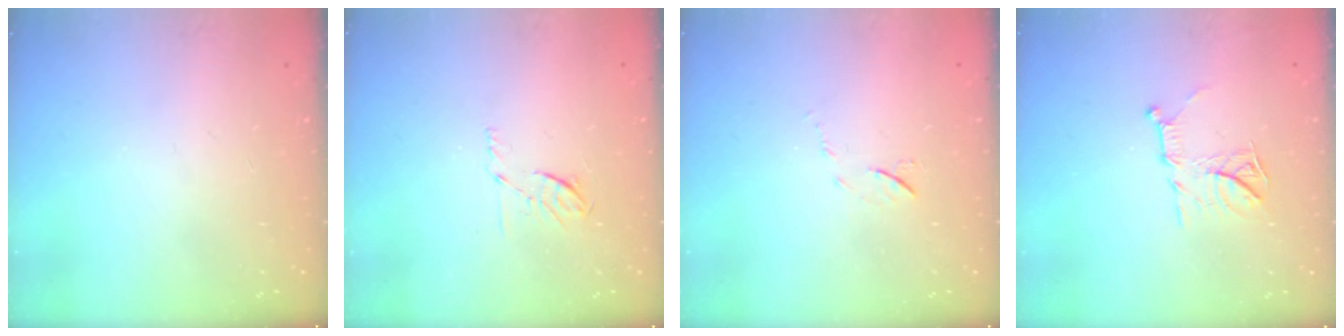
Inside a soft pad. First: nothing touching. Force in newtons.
{"total": 5.2, "press": 5.1, "slide": 0.9}
{"total": 6.1, "press": 6.0, "slide": 0.9}
{"total": 10.6, "press": 10.6, "slide": 0.8}